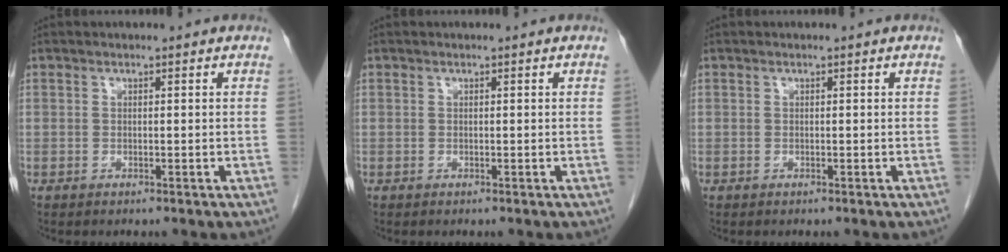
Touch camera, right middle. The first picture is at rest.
{"total": 0.0}
{"total": 0.0}